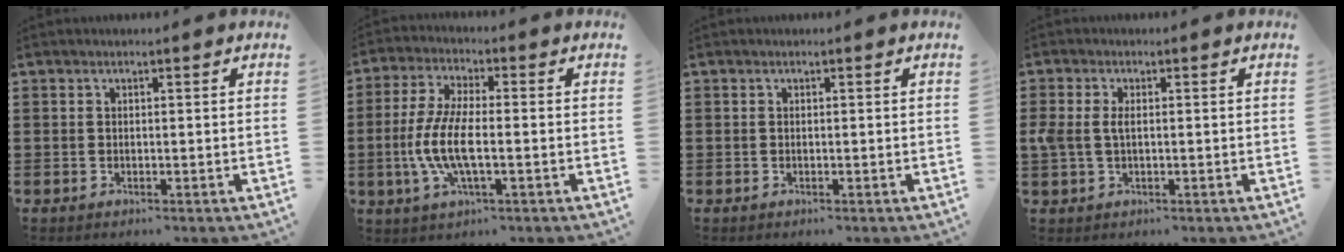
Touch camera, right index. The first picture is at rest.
{"total": 8.0, "force": [-2.0, 2.4, 7.4], "torque": [-0.173, -0.012, -0.047]}
{"total": 0.0}
{"total": 2.8, "force": [0.2, 1.5, 2.4], "torque": [-0.063, 0.001, -0.003]}